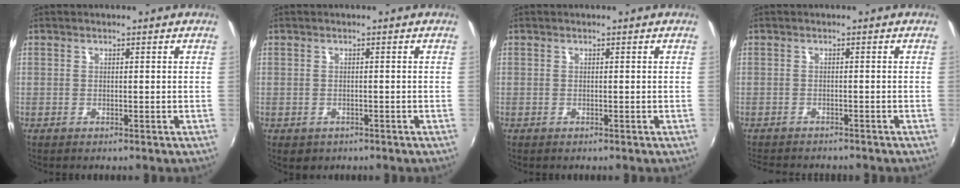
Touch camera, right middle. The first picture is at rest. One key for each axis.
{"total": 2.1, "fx": -0.9, "fy": 1.7, "fz": 0.8, "tx": -0.019, "ty": -0.004, "tz": -0.008}
{"total": 0.0}
{"total": 5.4, "fx": -4.9, "fy": 1.3, "fz": 1.7, "tx": -0.047, "ty": -0.015, "tz": -0.076}